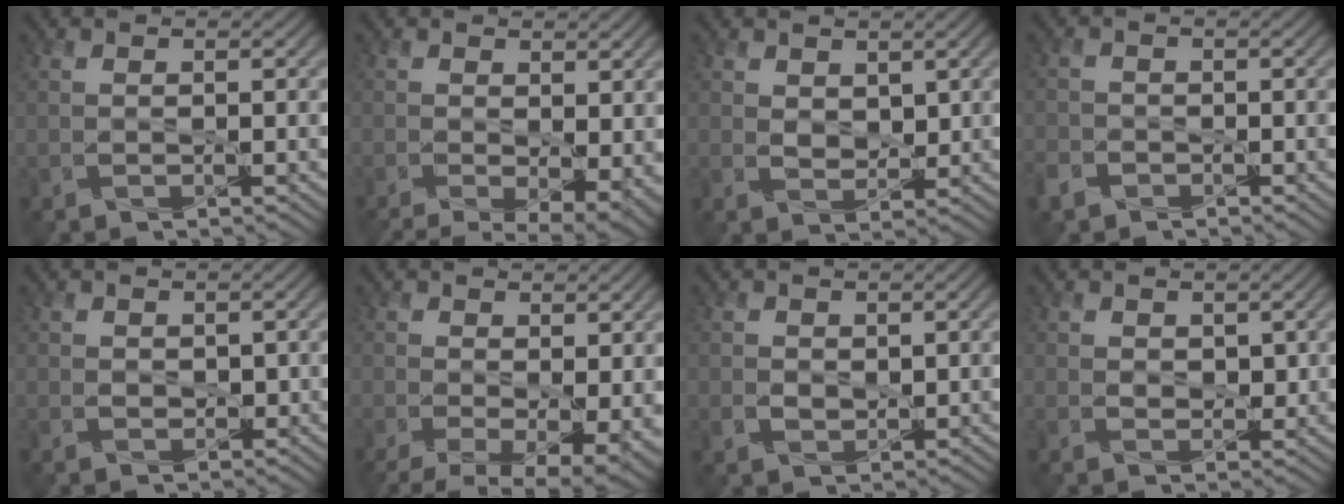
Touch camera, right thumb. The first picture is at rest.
{"total": 6.9, "force": [-1.7, 2.9, 5.9], "torque": [-0.107, -0.022, -0.018]}
{"total": 2.5, "force": [1.5, 1.6, 1.2], "torque": [-0.030, -0.007, 0.029]}
{"total": 2.7, "force": [-1.8, 1.7, 0.8], "torque": [-0.025, -0.006, -0.048]}
{"total": 0.9, "force": [0.5, 0.7, 0.2], "torque": [-0.006, -0.005, 0.011]}
{"total": 8.2, "force": [-2.2, 4.0, 6.9], "torque": [-0.123, -0.033, -0.022]}
{"total": 1.8, "force": [0.6, 1.5, 0.8], "torque": [-0.022, -0.007, 0.014]}
{"total": 1.8, "force": [1.0, 1.2, 0.9], "torque": [-0.020, -0.007, 0.019]}